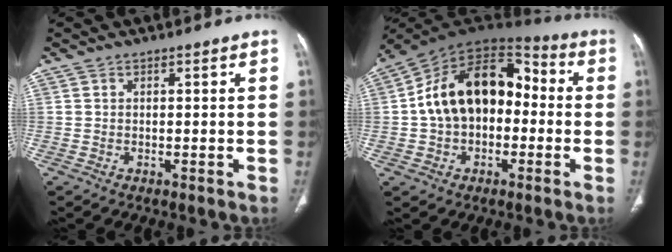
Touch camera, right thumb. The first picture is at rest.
{"total": 18.7, "force": [-0.2, 12.6, 13.8], "torque": [-0.197, 0.052, -0.014]}